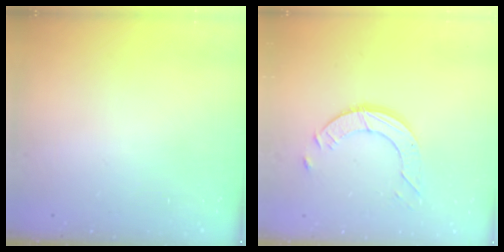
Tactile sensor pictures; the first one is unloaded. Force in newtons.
{"total": 6.9, "press": 6.9, "slide": 0.6}